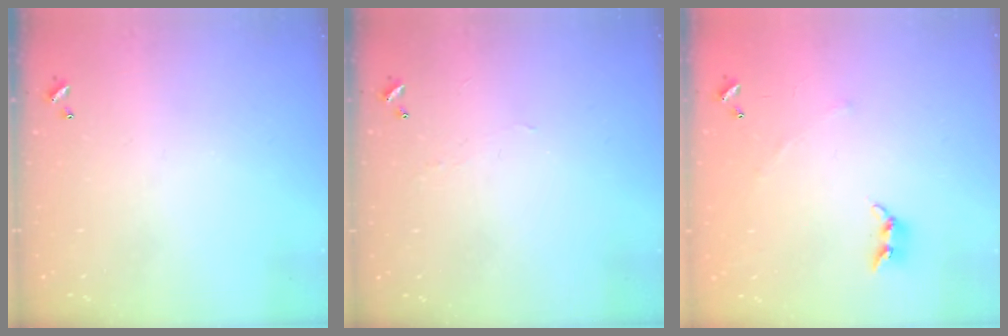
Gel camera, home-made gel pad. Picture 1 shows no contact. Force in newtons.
{"total": 1.2, "press": 1.1, "slide": 0.3}
{"total": 3.6, "press": 3.6, "slide": 0.6}